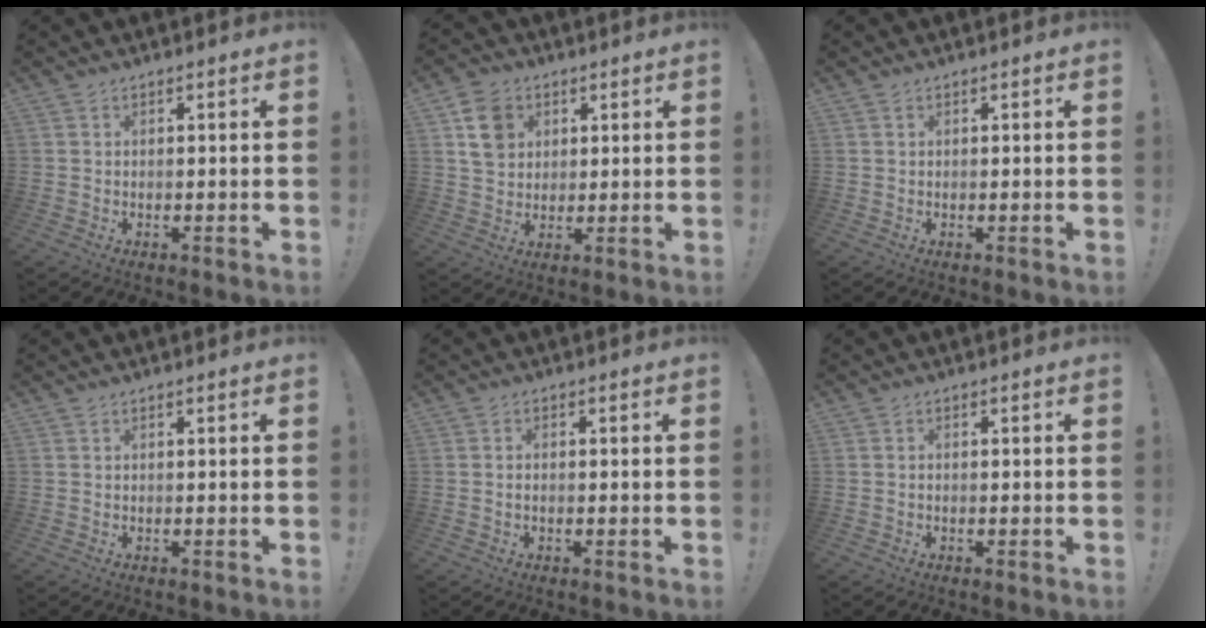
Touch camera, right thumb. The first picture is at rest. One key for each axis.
{"total": 9.9, "fx": 3.8, "fy": 7.9, "fz": 4.6, "tx": -0.067, "ty": -0.002, "tz": 0.078}
{"total": 0.5, "fx": 0.5, "fy": 0.2, "fz": 0.0, "tx": 0.003, "ty": -0.001, "tz": 0.009}
{"total": 0.0}
{"total": 1.1, "fx": -0.5, "fy": 0.5, "fz": 0.8, "tx": -0.022, "ty": 0.004, "tz": -0.008}
{"total": 0.6, "fx": -0.5, "fy": 0.2, "fz": 0.3, "tx": -0.011, "ty": 0.003, "tz": -0.008}